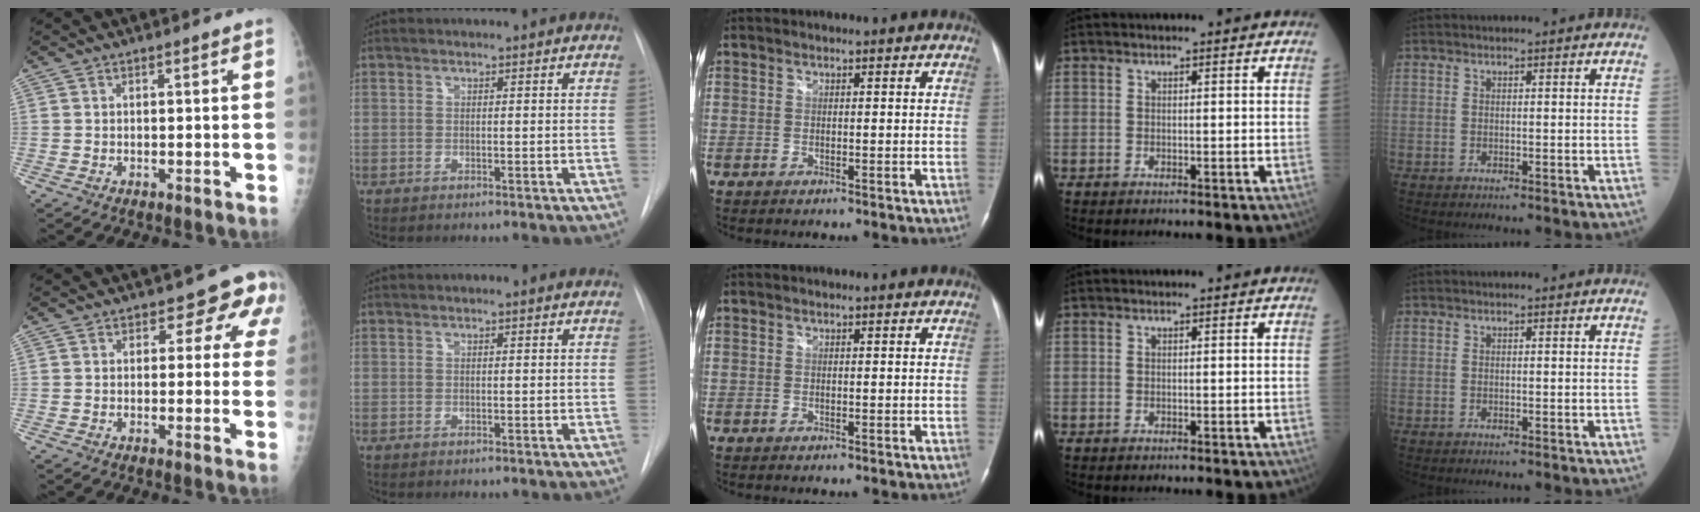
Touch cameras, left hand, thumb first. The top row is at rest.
{"thumb": {"total": 7.0, "force": [3.2, 4.7, 4.2], "torque": [-0.001, -0.007, 0.022]}, "index": {"total": 0.7, "force": [0.0, 0.3, 0.7], "torque": [-0.012, -0.002, -0.006]}}